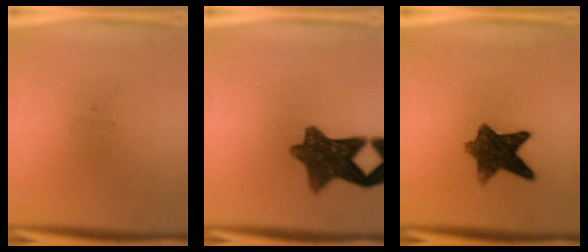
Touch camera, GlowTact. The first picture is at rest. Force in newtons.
{"total": 9.9}
{"total": 9.3}